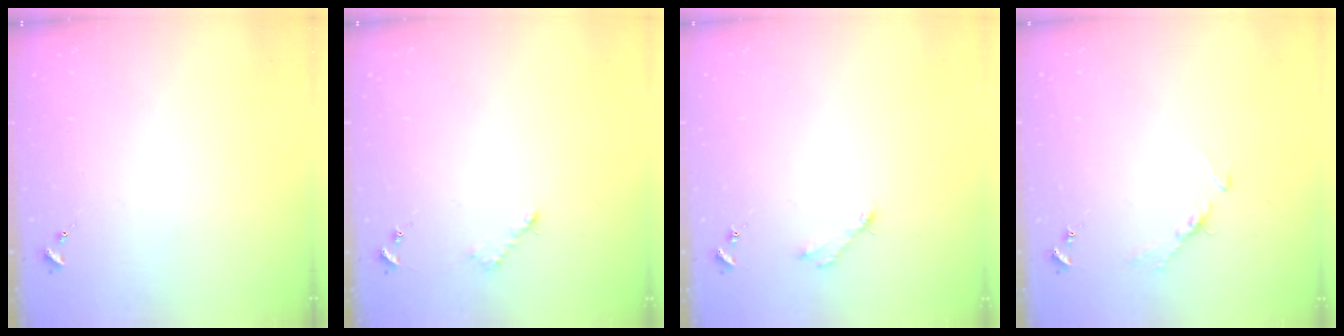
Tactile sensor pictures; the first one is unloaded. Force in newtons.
{"total": 2.6, "press": 2.6, "slide": 0.4}
{"total": 2.8, "press": 2.8, "slide": 0.4}
{"total": 4.4, "press": 4.4, "slide": 0.6}